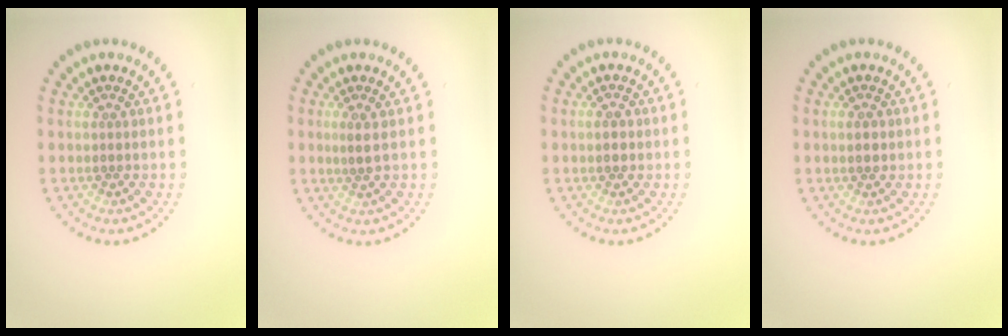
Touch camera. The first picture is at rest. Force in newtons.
{"total": 1.0, "press": 0.8, "slide": 0.5}
{"total": 0.9, "press": 0.9, "slide": 0.1}
{"total": 1.2, "press": 1.1, "slide": 0.2}